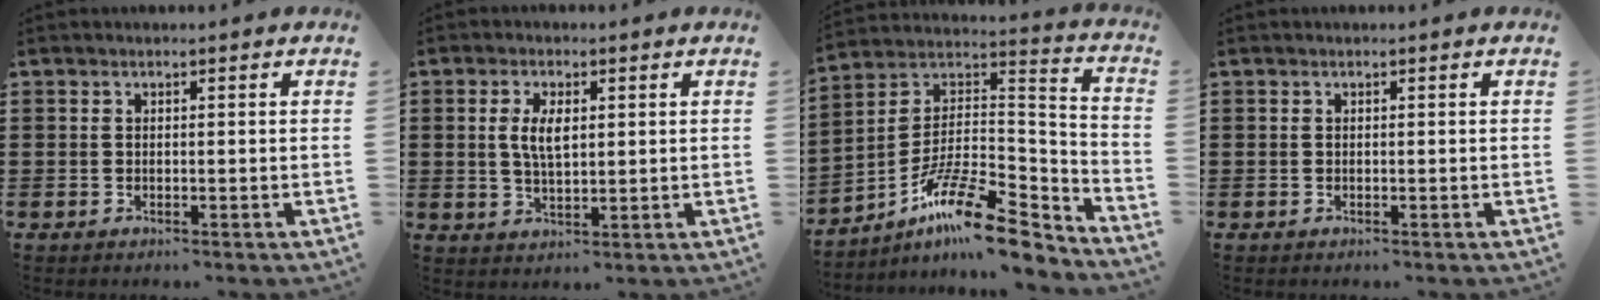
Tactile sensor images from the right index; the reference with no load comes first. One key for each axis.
{"total": 4.5, "fx": 0.8, "fy": 2.0, "fz": 4.0, "tx": -0.082, "ty": 0.010, "tz": 0.011}
{"total": 14.2, "fx": -9.5, "fy": 3.7, "fz": 9.9, "tx": -0.183, "ty": 0.017, "tz": -0.174}
{"total": 0.0}